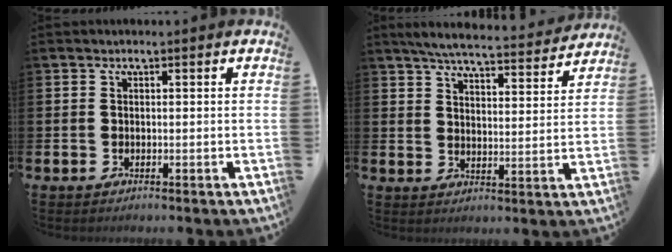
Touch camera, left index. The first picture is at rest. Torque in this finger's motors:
{"motor_torque": [0.61, -0.58, 0.09, 0.10]}